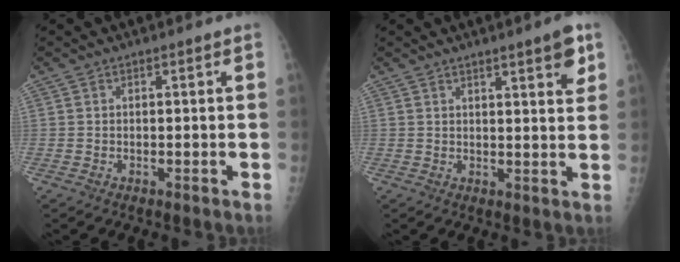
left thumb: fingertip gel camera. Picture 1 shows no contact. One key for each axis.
{"total": 5.8, "fx": 3.4, "fy": 1.0, "fz": 4.6, "tx": -0.054, "ty": -0.017, "tz": 0.044}